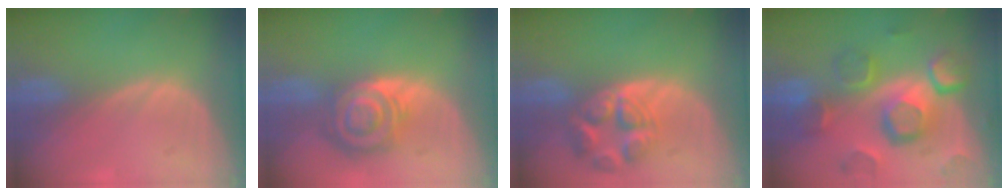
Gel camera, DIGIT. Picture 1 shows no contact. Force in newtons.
{"total": 8.5, "press": 7.3, "slide": 4.4}
{"total": 7.8, "press": 7.0, "slide": 3.6}
{"total": 12.4, "press": 10.7, "slide": 6.2}